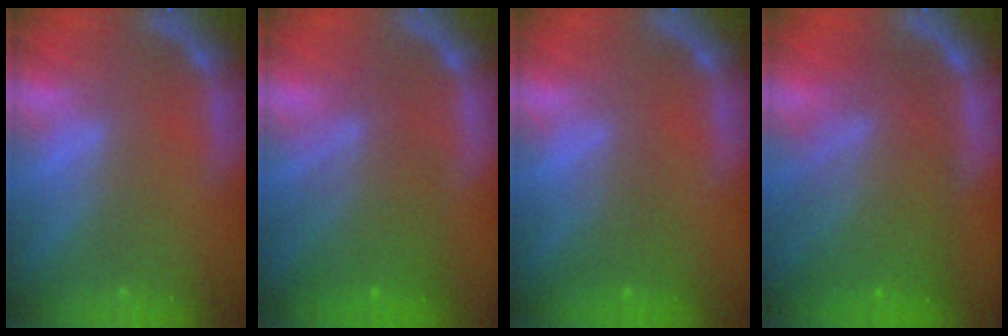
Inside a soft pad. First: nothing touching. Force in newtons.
{"total": 6.0}
{"total": 1.9}
{"total": 9.0}